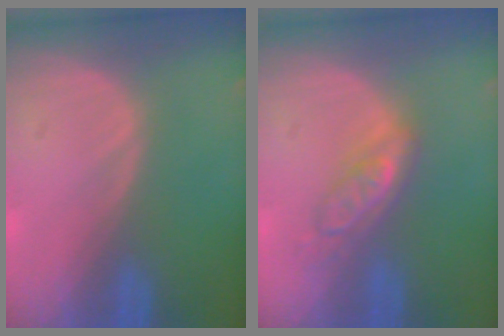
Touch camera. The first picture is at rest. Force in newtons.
{"total": 5.3, "press": 4.6, "slide": 2.6}